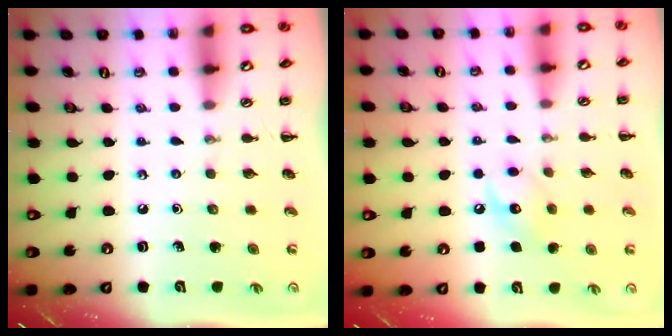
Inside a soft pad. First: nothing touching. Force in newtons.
{"total": 8.7, "press": 8.7, "slide": 0.7}